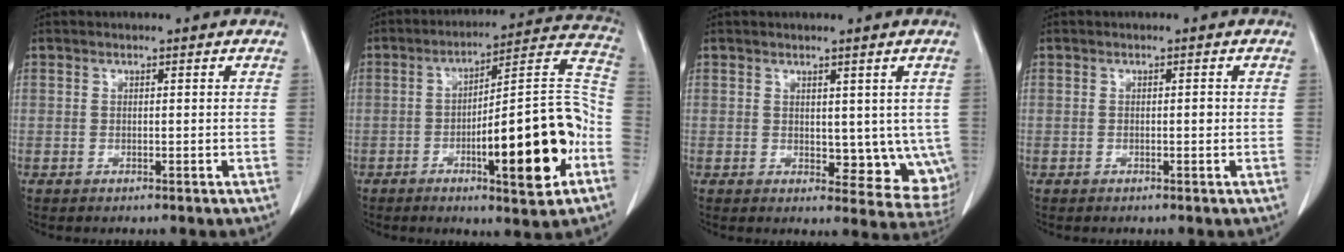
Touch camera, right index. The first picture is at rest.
{"total": 18.8, "force": [-6.2, 3.0, 17.5], "torque": [-0.221, 0.025, -0.079]}
{"total": 7.9, "force": [0.8, 4.5, 6.4], "torque": [-0.054, -0.015, 0.020]}
{"total": 0.6, "force": [-0.1, 0.2, 0.6], "torque": [-0.007, 0.002, 0.002]}